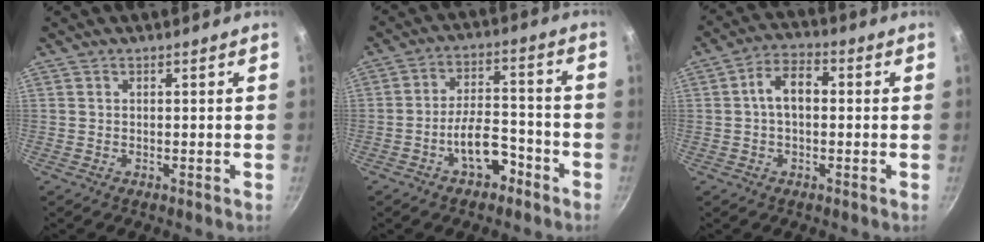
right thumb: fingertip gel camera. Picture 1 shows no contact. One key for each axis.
{"total": 8.6, "fx": -4.4, "fy": 4.6, "fz": 5.8, "tx": -0.086, "ty": 0.045, "tz": -0.075}
{"total": 7.0, "fx": 0.4, "fy": 4.2, "fz": 5.6, "tx": -0.093, "ty": 0.023, "tz": 0.000}